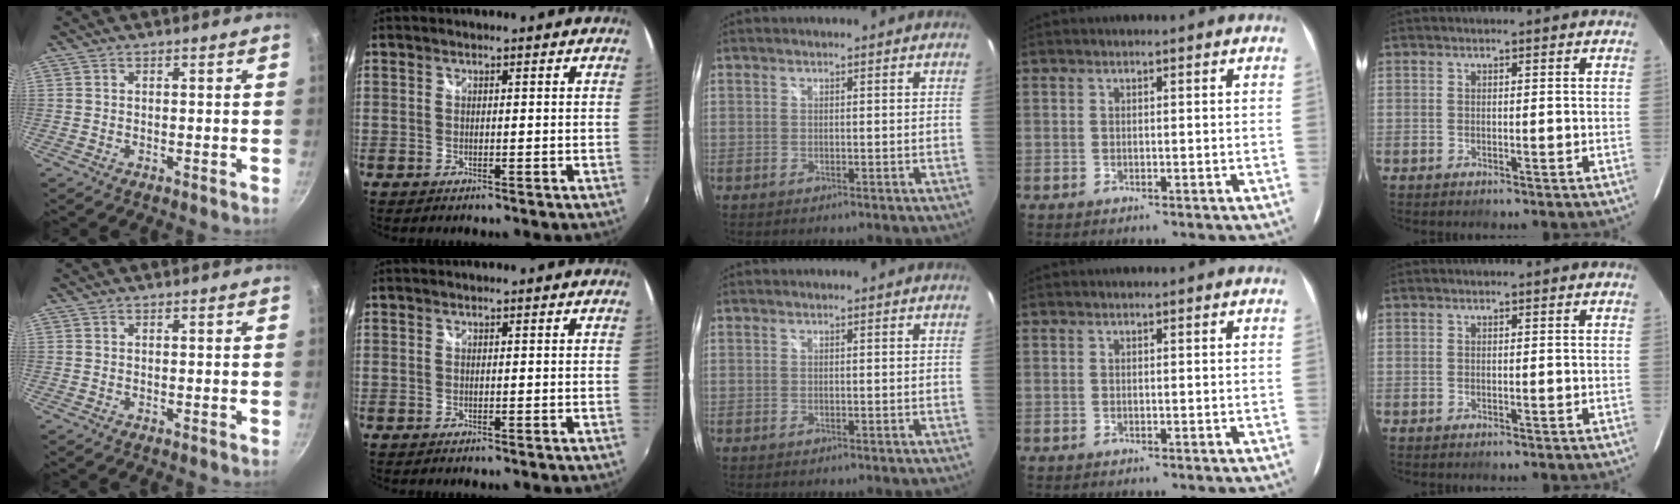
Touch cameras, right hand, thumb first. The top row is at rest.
{}